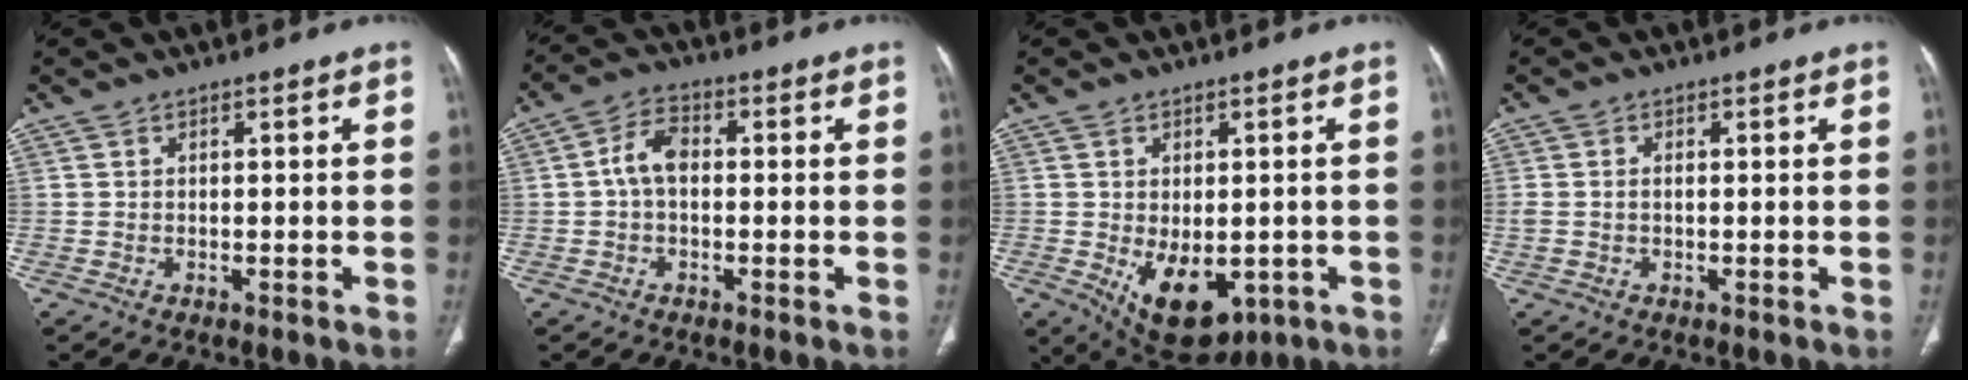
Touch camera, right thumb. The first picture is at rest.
{"total": 5.3, "force": [-0.2, 3.4, 4.1], "torque": [-0.071, 0.016, -0.012]}
{"total": 11.9, "force": [-3.4, 7.2, 8.8], "torque": [-0.112, -0.007, -0.026]}
{"total": 2.0, "force": [-0.1, 1.4, 1.5], "torque": [-0.048, 0.009, 0.001]}